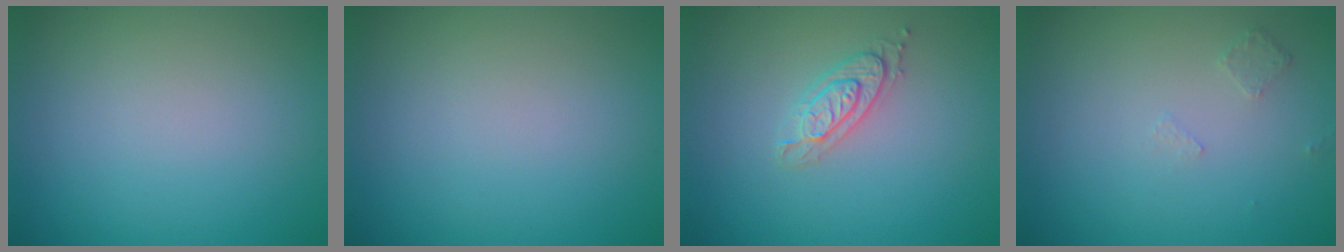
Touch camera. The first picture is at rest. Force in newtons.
{"total": 0.0}
{"total": 2.1, "press": 2.1, "slide": 0.4}
{"total": 0.6, "press": 0.5, "slide": 0.4}